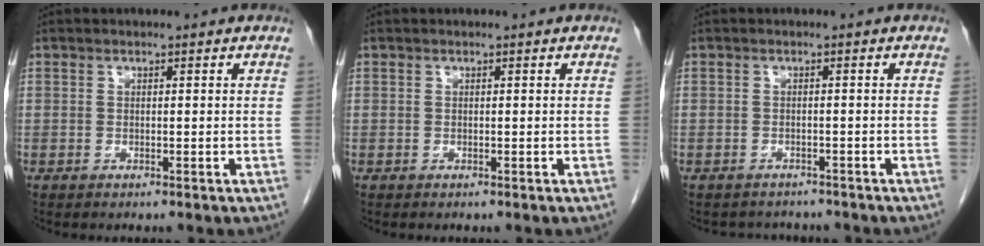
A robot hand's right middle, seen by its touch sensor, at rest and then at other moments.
{"total": 0.0}
{"total": 3.8, "force": [-3.4, 1.6, 0.1], "torque": [-0.003, 0.004, -0.046]}